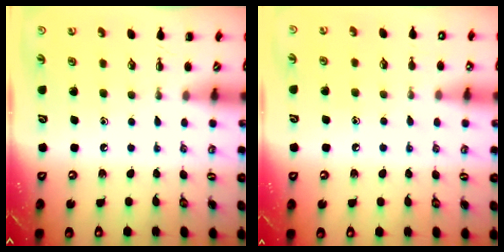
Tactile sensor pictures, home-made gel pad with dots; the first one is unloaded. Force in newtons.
{"total": 6.4, "press": 6.2, "slide": 1.8}